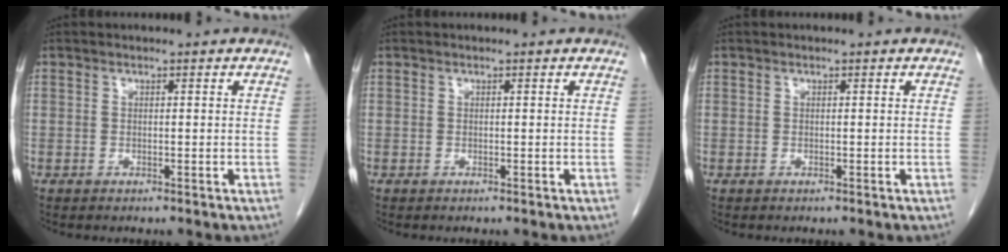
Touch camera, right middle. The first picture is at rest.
{"total": 0.0}
{"total": 0.0}